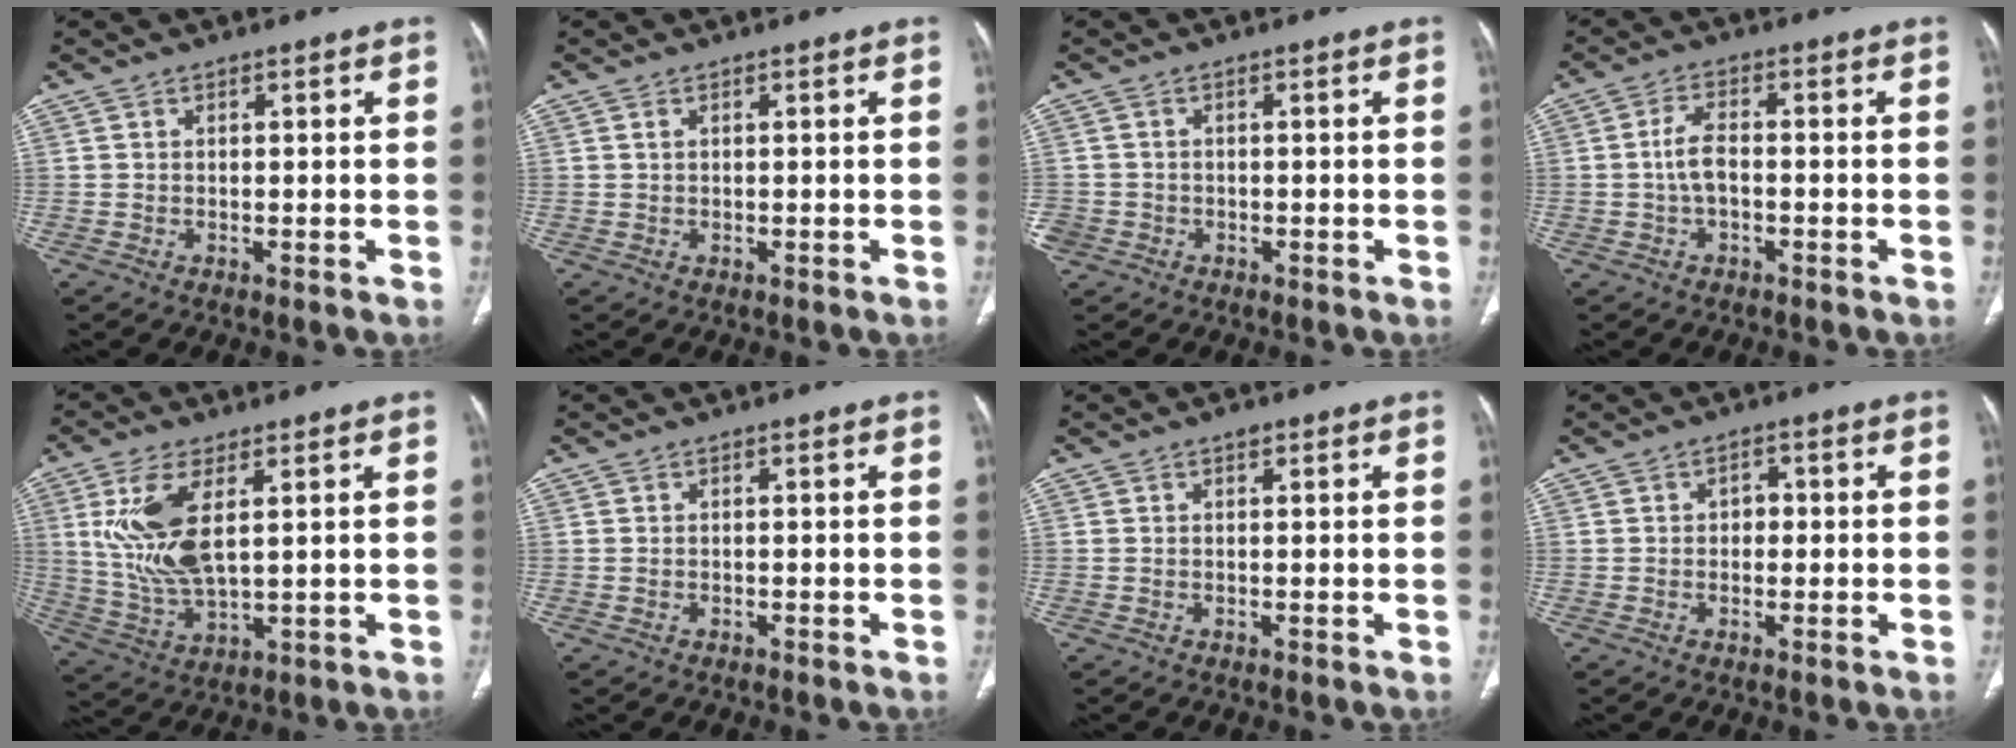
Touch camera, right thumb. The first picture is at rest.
{"total": 0.6, "force": [0.3, 0.4, 0.4], "torque": [-0.011, 0.002, 0.006]}
{"total": 3.5, "force": [-1.5, 3.0, 0.8], "torque": [-0.019, 0.011, -0.028]}
{"total": 4.2, "force": [-0.7, 2.1, 3.6], "torque": [-0.074, 0.014, -0.015]}
{"total": 13.1, "force": [3.4, 5.7, 11.2], "torque": [-0.241, -0.016, 0.077]}
{"total": 0.0}
{"total": 1.0, "force": [0.7, 0.6, 0.6], "torque": [0.001, 0.000, 0.006]}
{"total": 2.2, "force": [0.0, 1.7, 1.4], "torque": [-0.005, 0.007, -0.005]}